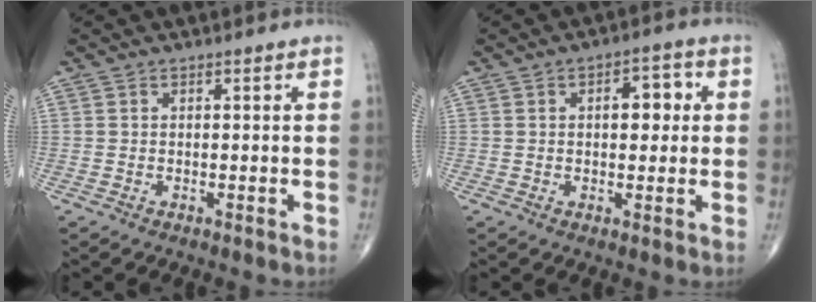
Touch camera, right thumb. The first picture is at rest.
{"total": 5.9, "force": [1.1, 3.2, 4.8], "torque": [-0.042, 0.010, 0.010]}